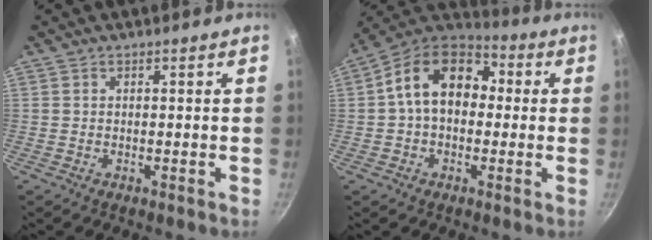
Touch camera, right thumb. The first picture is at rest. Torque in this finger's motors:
{"motor_torque": [0.73, 2.92, 1.25, -0.31, 0.18]}